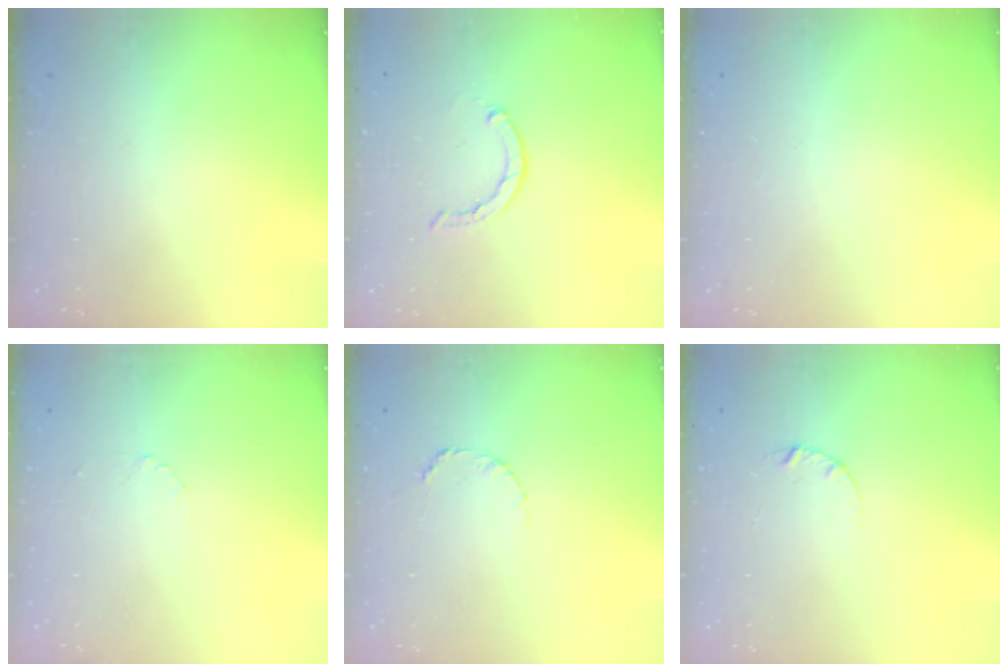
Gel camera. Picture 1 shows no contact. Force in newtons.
{"total": 1.6, "press": 1.5, "slide": 0.4}
{"total": 0.0}
{"total": 1.3, "press": 1.3, "slide": 0.1}
{"total": 3.5, "press": 3.5, "slide": 0.4}
{"total": 2.1, "press": 2.1, "slide": 0.1}